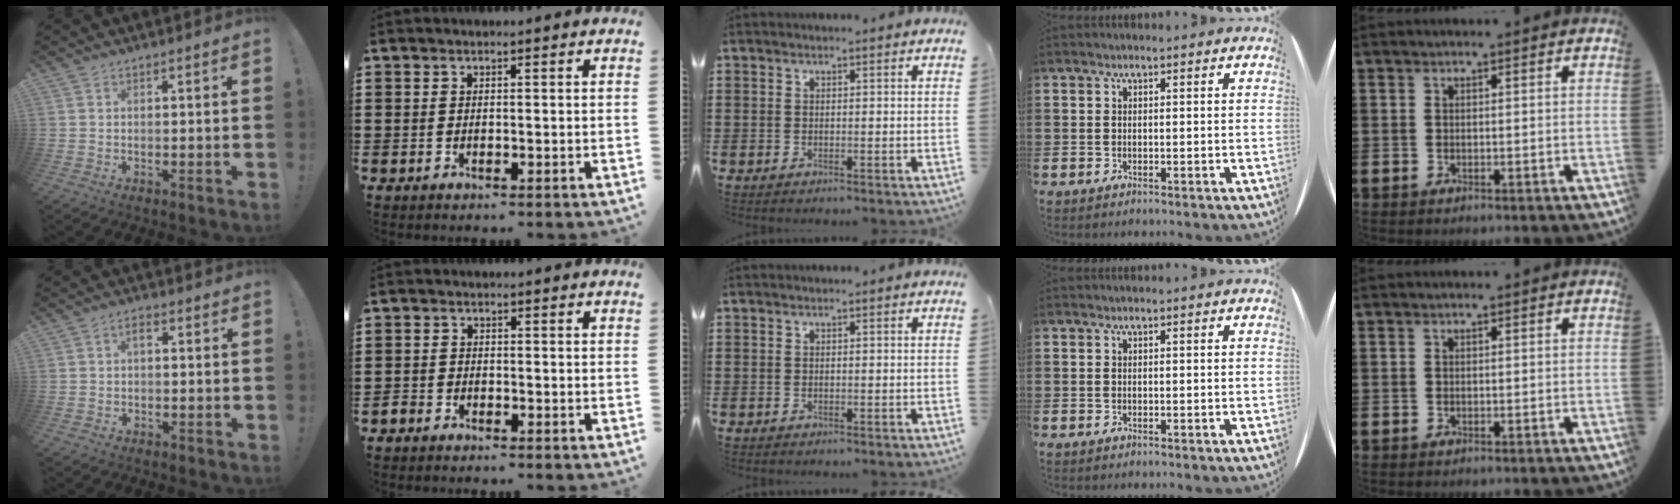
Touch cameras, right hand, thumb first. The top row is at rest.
{"thumb": {"total": 2.3, "force": [0.4, 1.9, 1.2], "torque": [-0.012, -0.001, 0.003]}, "index": {"total": 1.2, "force": [-1.1, 0.4, 0.0], "torque": [-0.004, 0.003, -0.024]}}